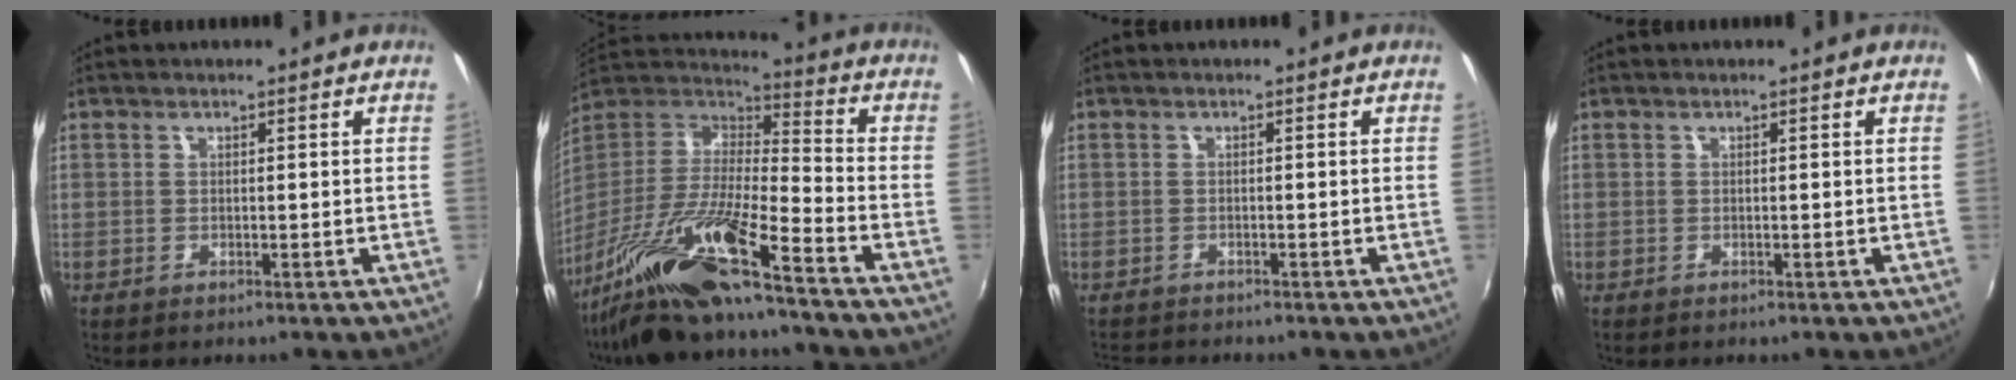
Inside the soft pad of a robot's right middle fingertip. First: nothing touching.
{"total": 19.5, "force": [-14.1, 1.5, 13.4], "torque": [-0.260, -0.021, -0.276]}
{"total": 3.2, "force": [-3.0, 0.5, 0.7], "torque": [-0.026, -0.014, -0.053]}
{"total": 0.0}